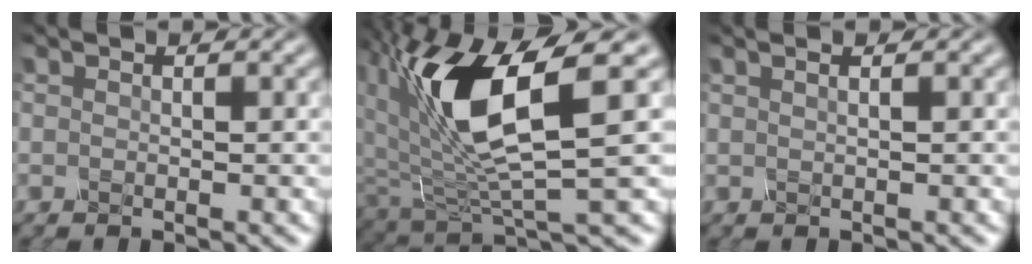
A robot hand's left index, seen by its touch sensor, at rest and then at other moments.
{"total": 8.8, "force": [2.6, 3.0, 7.8], "torque": [-0.171, -0.005, 0.058]}
{"total": 1.8, "force": [1.1, 0.8, 1.2], "torque": [-0.006, 0.016, -0.010]}